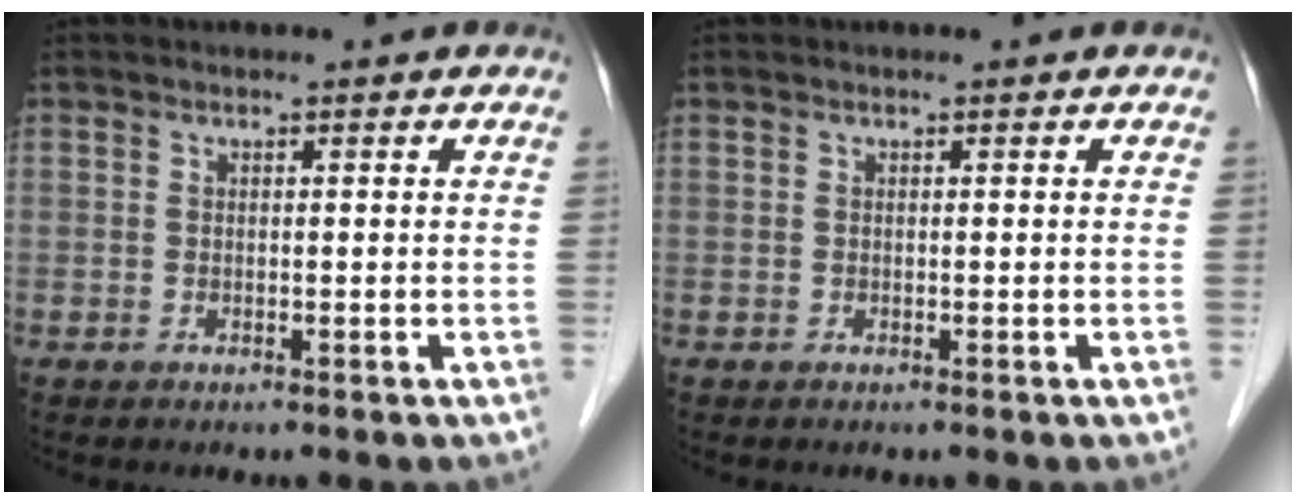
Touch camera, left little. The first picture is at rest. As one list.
[{"total": 0.0}]